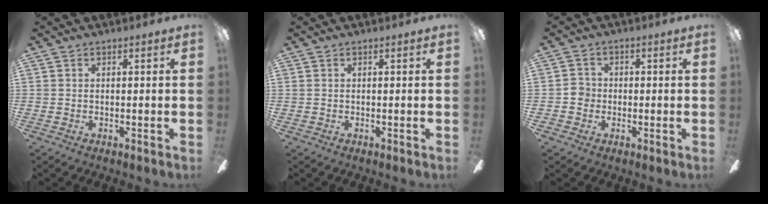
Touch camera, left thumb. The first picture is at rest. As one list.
[{"total": 0.0}, {"total": 3.2, "force": [-0.8, 3.0, 0.9], "torque": [-0.010, 0.004, -0.017]}]